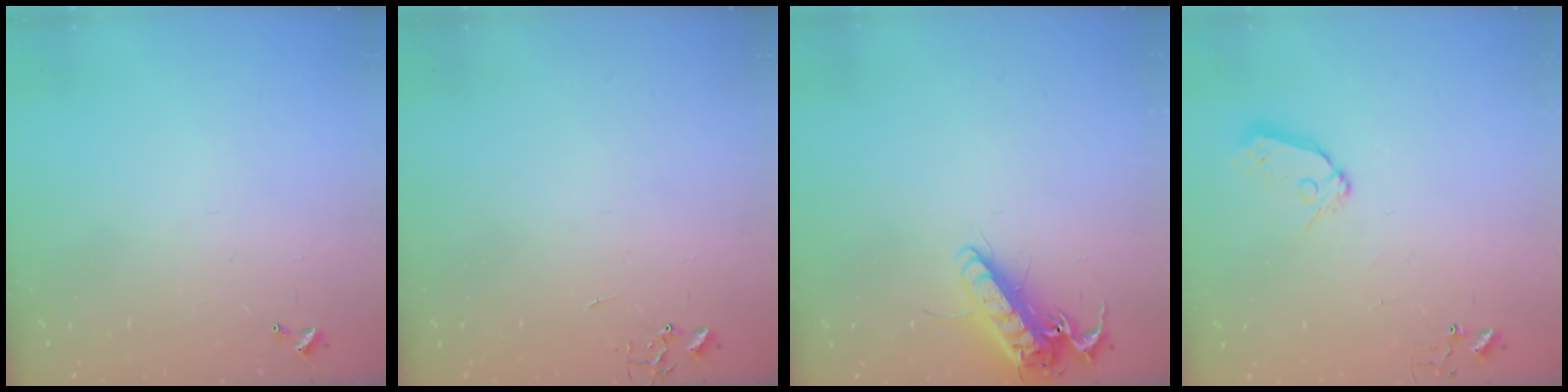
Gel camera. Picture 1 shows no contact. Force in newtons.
{"total": 0.0}
{"total": 13.4, "press": 13.2, "slide": 2.5}
{"total": 8.4, "press": 8.4, "slide": 0.8}